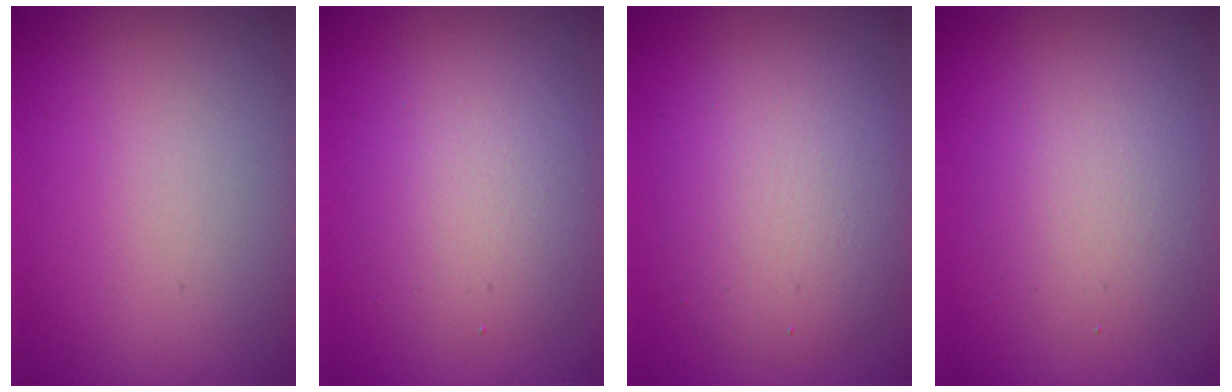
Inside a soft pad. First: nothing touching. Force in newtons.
{"total": 4.3, "press": 4.3, "slide": 0.2}
{"total": 5.7, "press": 5.7, "slide": 0.1}
{"total": 3.8, "press": 3.8, "slide": 0.3}